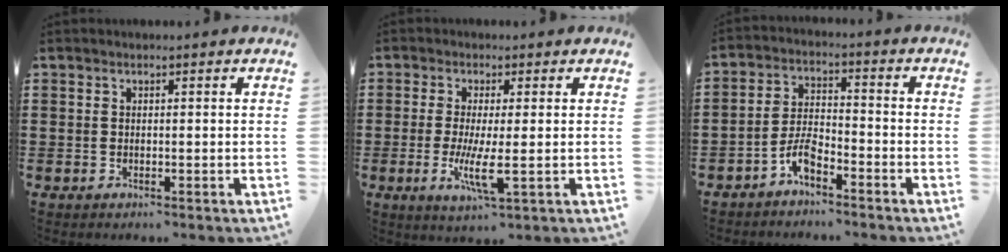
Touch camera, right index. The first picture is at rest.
{"total": 5.8, "force": [-1.0, 1.1, 5.6], "torque": [-0.111, -0.013, -0.018]}
{"total": 4.7, "force": [-3.5, 1.5, 2.7], "torque": [-0.070, 0.004, -0.073]}